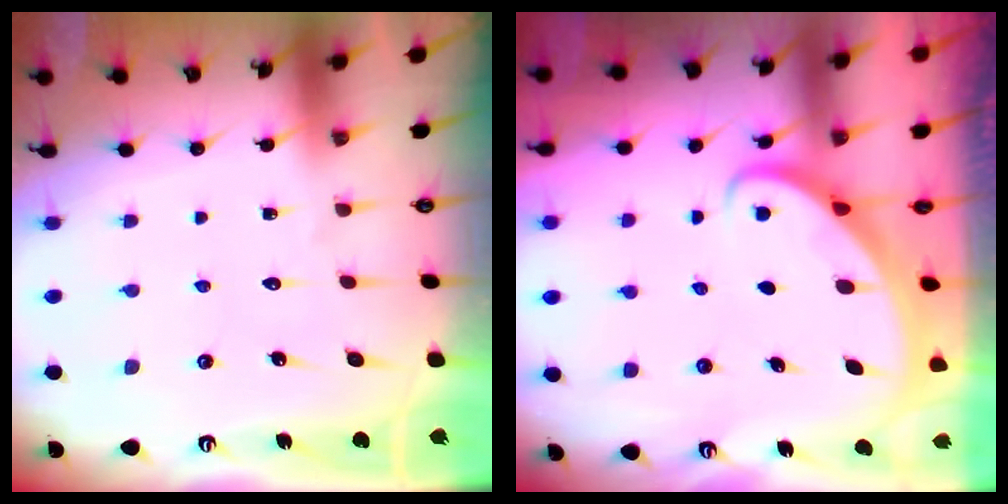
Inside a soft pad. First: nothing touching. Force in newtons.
{"total": 2.5, "press": 2.5, "slide": 0.2}